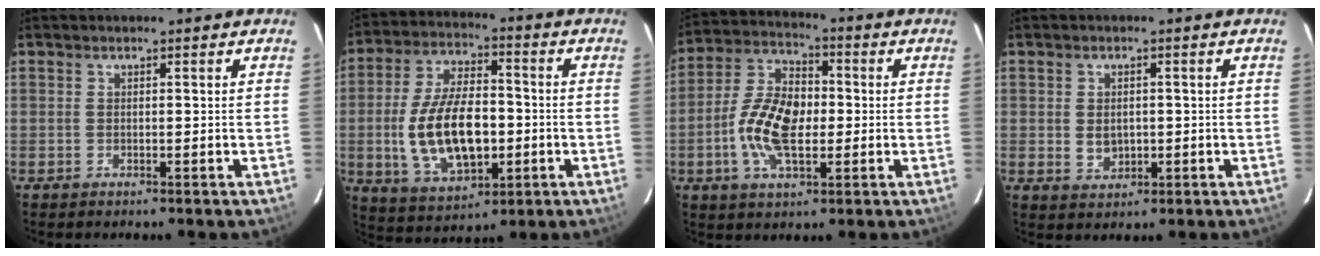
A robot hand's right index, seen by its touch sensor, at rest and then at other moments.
{"total": 16.9, "force": [-2.6, 8.6, 14.3], "torque": [-0.286, 0.000, -0.031]}
{"total": 12.9, "force": [-2.0, 6.8, 10.8], "torque": [-0.222, 0.011, -0.041]}
{"total": 3.8, "force": [-0.3, 3.1, 2.3], "torque": [-0.039, -0.003, 0.002]}